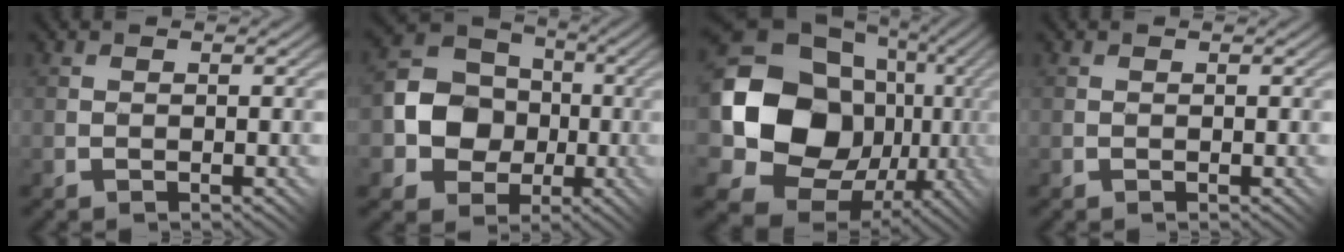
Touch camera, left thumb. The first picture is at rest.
{"total": 9.5, "force": [-1.2, 8.3, 4.4], "torque": [-0.096, -0.006, -0.049]}
{"total": 17.2, "force": [-0.8, 14.3, 9.4], "torque": [-0.192, -0.033, -0.005]}
{"total": 0.0}